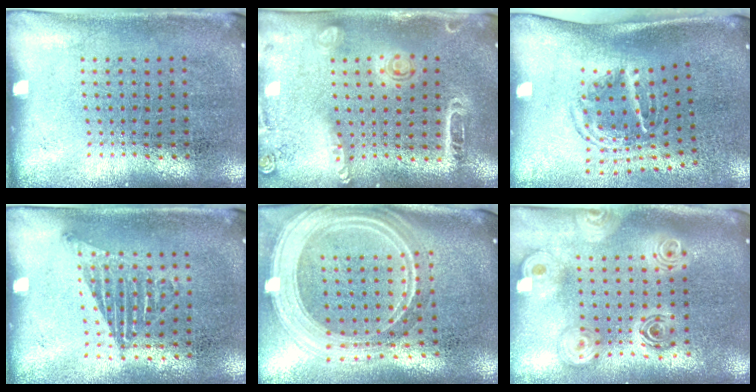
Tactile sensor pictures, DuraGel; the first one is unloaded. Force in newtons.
{"total": 1.5, "press": 1.4, "slide": 0.6}
{"total": 1.8, "press": 1.1, "slide": 1.4}
{"total": 1.2, "press": 1.0, "slide": 0.6}
{"total": 2.9, "press": 2.4, "slide": 1.7}
{"total": 2.4, "press": 1.9, "slide": 1.5}